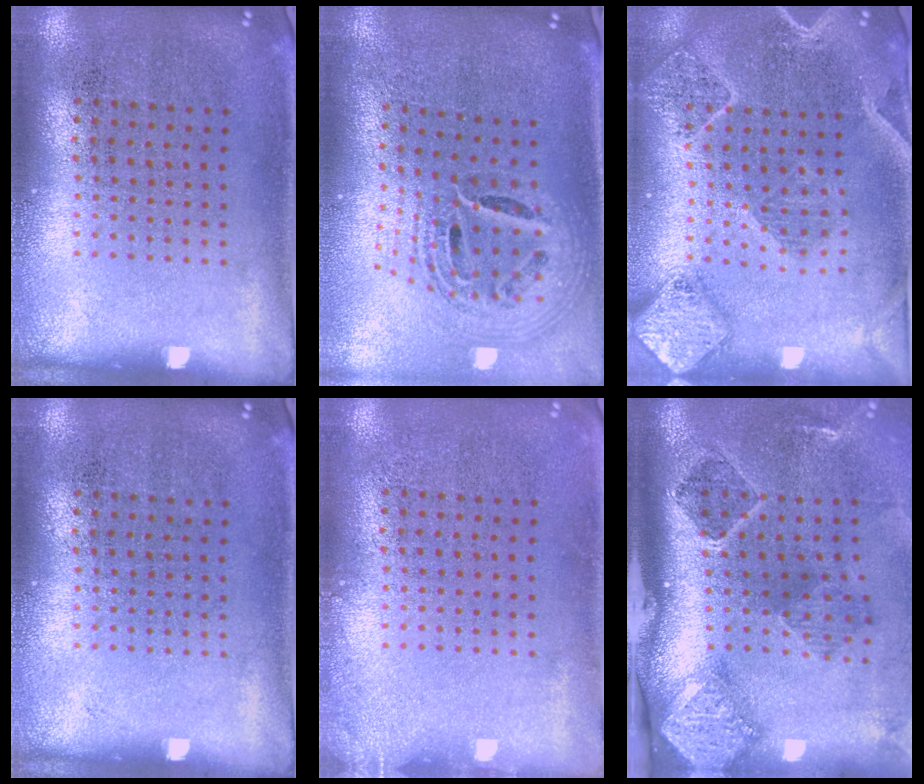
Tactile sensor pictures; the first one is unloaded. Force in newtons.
{"total": 2.1, "press": 1.7, "slide": 1.4}
{"total": 2.3, "press": 2.1, "slide": 0.9}
{"total": 0.0}
{"total": 0.9, "press": 0.9, "slide": 0.1}
{"total": 3.0, "press": 1.9, "slide": 2.3}